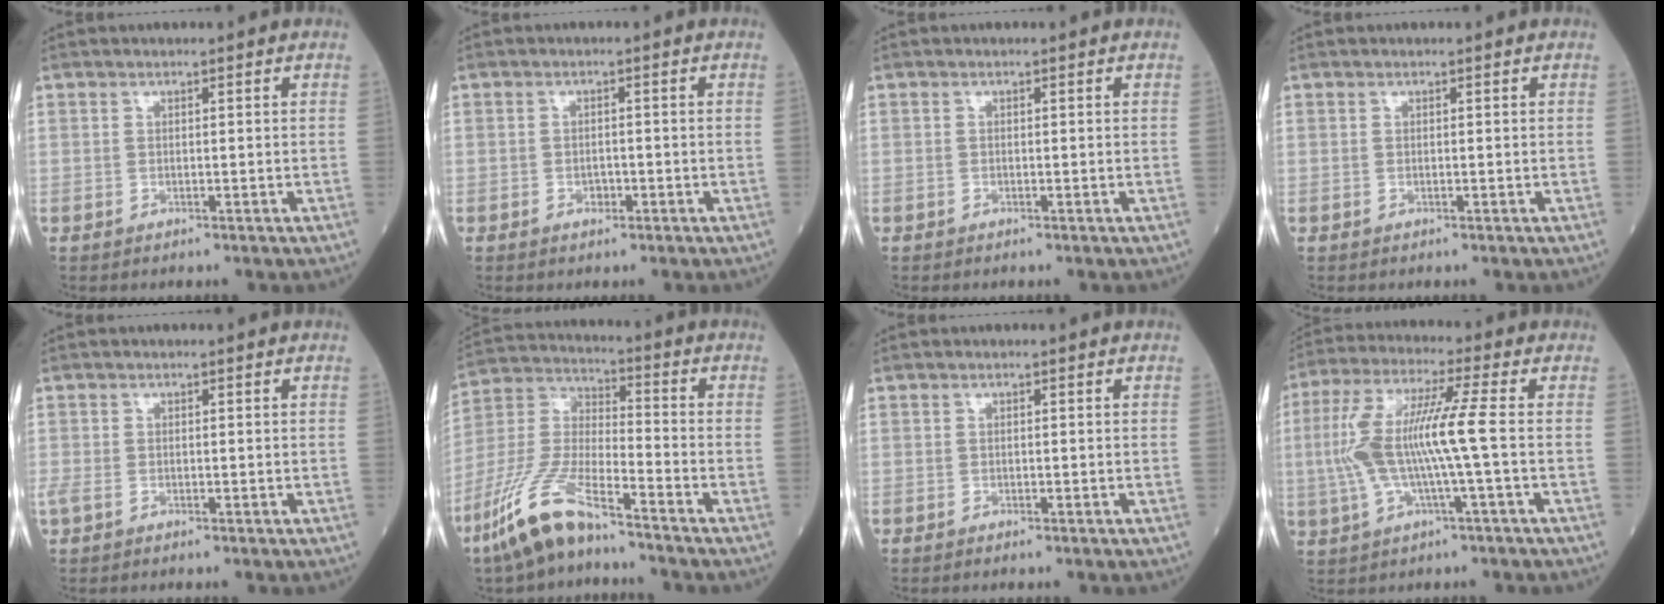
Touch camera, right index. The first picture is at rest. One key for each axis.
{"total": 1.6, "fx": -0.7, "fy": 1.0, "fz": 1.0, "tx": -0.015, "ty": 0.003, "tz": -0.010}
{"total": 0.0}
{"total": 0.0}
{"total": 2.4, "fx": -1.3, "fy": 1.2, "fz": 1.5, "tx": -0.046, "ty": -0.005, "tz": -0.023}
{"total": 12.6, "fx": -9.2, "fy": 2.4, "fz": 8.4, "tx": -0.195, "ty": -0.016, "tz": -0.183}
{"total": 0.6, "fx": -0.5, "fy": 0.0, "fz": 0.3, "tx": -0.009, "ty": -0.001, "tz": -0.008}
{"total": 11.3, "fx": -0.7, "fy": 0.2, "fz": 11.3, "tx": -0.240, "ty": 0.019, "tz": -0.018}